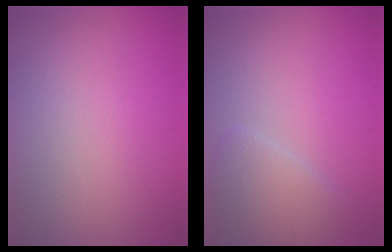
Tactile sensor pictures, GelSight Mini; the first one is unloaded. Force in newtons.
{"total": 2.9, "press": 2.8, "slide": 0.4}